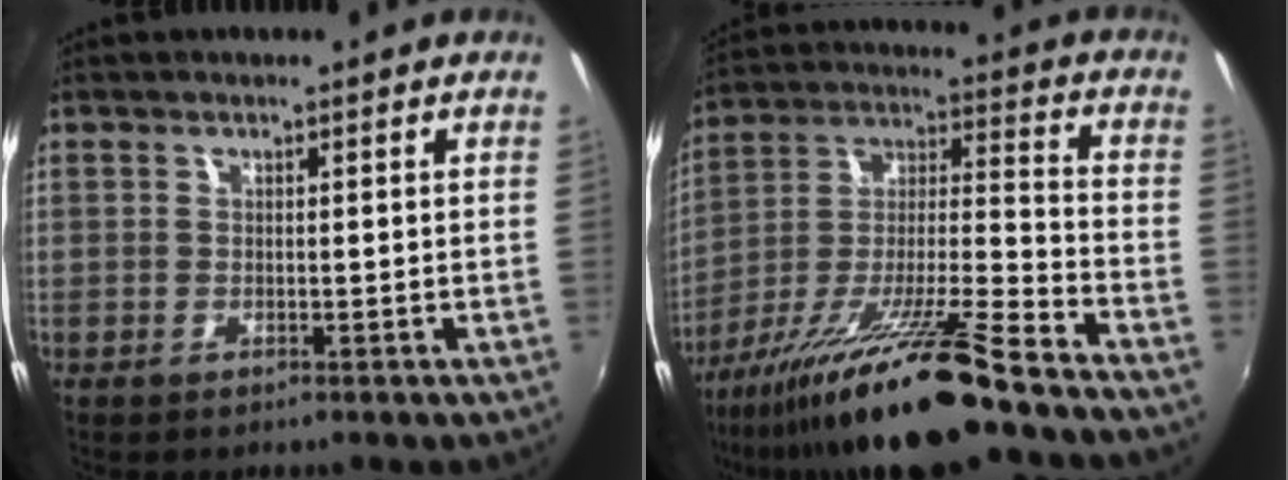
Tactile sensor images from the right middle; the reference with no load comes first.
{"total": 18.8, "force": [-14.0, 0.1, 12.5], "torque": [-0.226, -0.030, -0.245]}